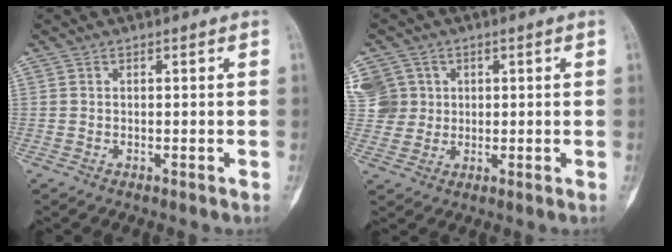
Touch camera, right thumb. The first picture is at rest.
{"total": 7.8, "force": [2.3, 7.3, 1.6], "torque": [-0.012, 0.011, 0.052]}